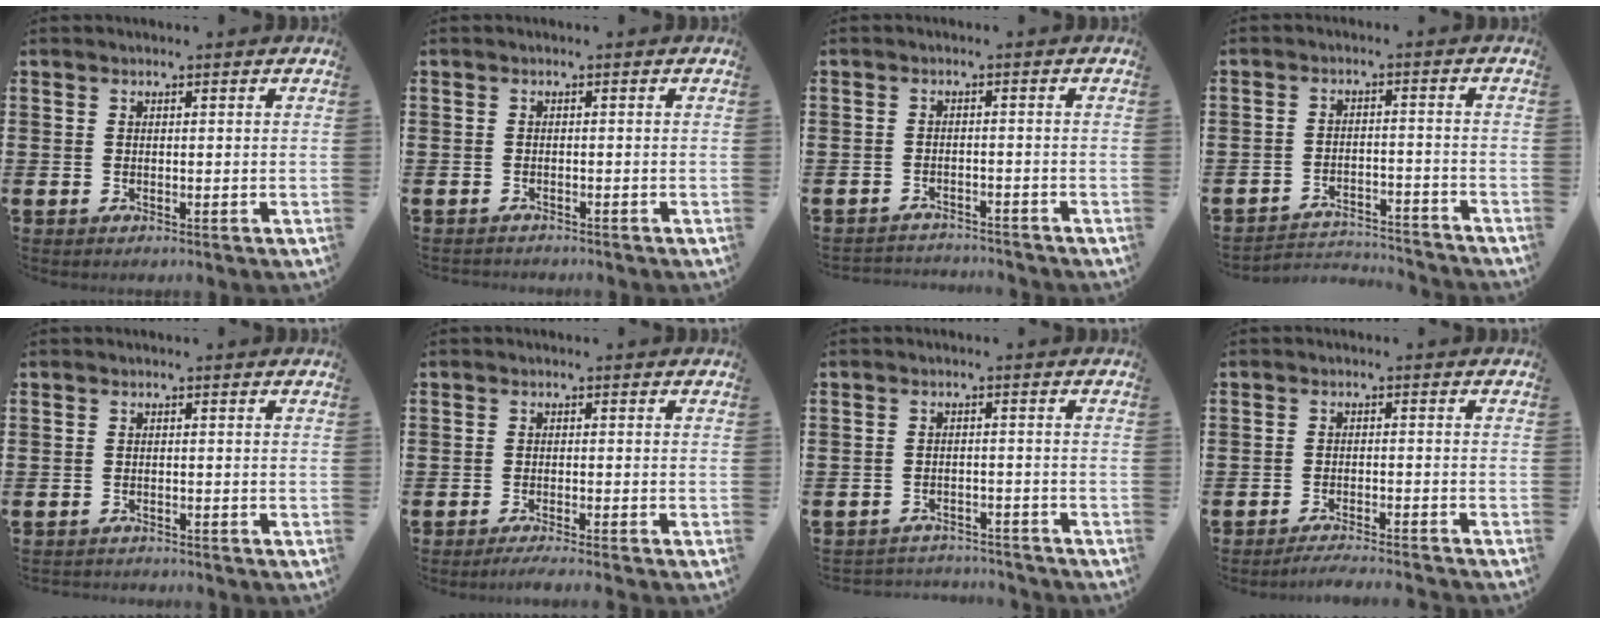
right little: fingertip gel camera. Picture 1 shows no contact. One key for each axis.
{"total": 0.6, "fx": -0.6, "fy": 0.1, "fz": -0.1, "tx": -0.001, "ty": -0.002, "tz": -0.013}
{"total": 2.0, "fx": -2.0, "fy": 0.0, "fz": -0.3, "tx": -0.003, "ty": 0.002, "tz": -0.045}
{"total": 2.9, "fx": -2.9, "fy": 0.3, "fz": 0.1, "tx": -0.009, "ty": 0.004, "tz": -0.064}
{"total": 0.9, "fx": -0.9, "fy": 0.0, "fz": -0.1, "tx": -0.001, "ty": 0.001, "tz": -0.018}
{"total": 1.4, "fx": -1.2, "fy": -0.2, "fz": 0.7, "tx": -0.009, "ty": 0.000, "tz": -0.023}
{"total": 2.4, "fx": -2.4, "fy": 0.1, "fz": -0.3, "tx": -0.004, "ty": 0.002, "tz": -0.052}
{"total": 2.0, "fx": -2.0, "fy": -0.3, "fz": 0.4, "tx": -0.006, "ty": 0.004, "tz": -0.039}